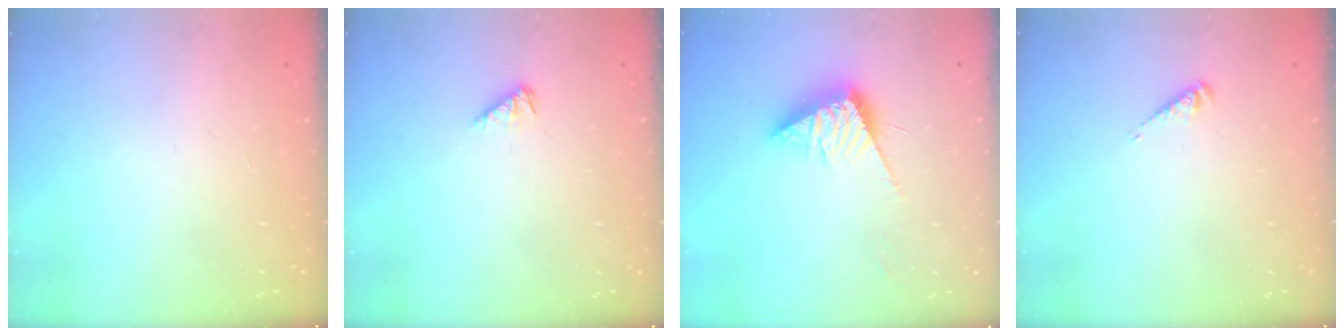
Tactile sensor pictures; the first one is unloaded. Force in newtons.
{"total": 2.7, "press": 2.6, "slide": 0.4}
{"total": 10.2, "press": 10.2, "slide": 0.4}
{"total": 2.7, "press": 2.7, "slide": 0.6}